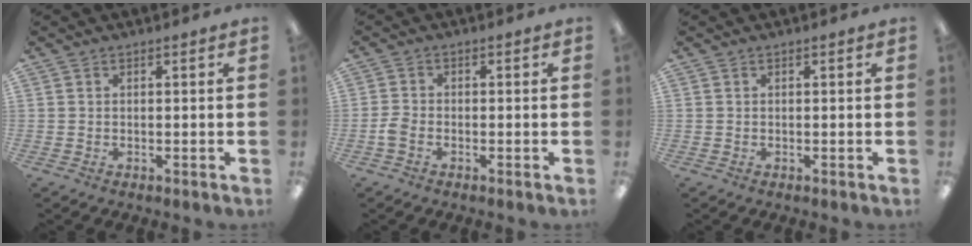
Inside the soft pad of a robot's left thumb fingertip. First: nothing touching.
{"total": 2.5, "force": [-1.2, 1.5, 1.7], "torque": [-0.035, 0.004, -0.023]}
{"total": 0.0}